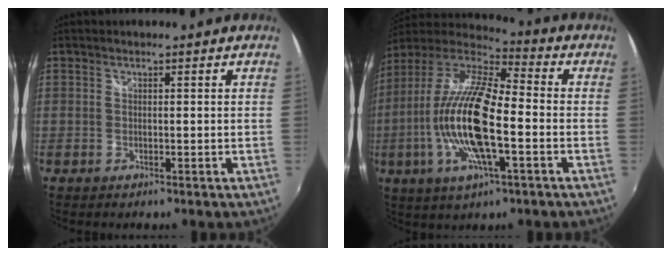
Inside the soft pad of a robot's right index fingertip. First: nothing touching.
{"total": 19.4, "force": [-4.2, 5.2, 18.2], "torque": [-0.355, -0.013, -0.088]}